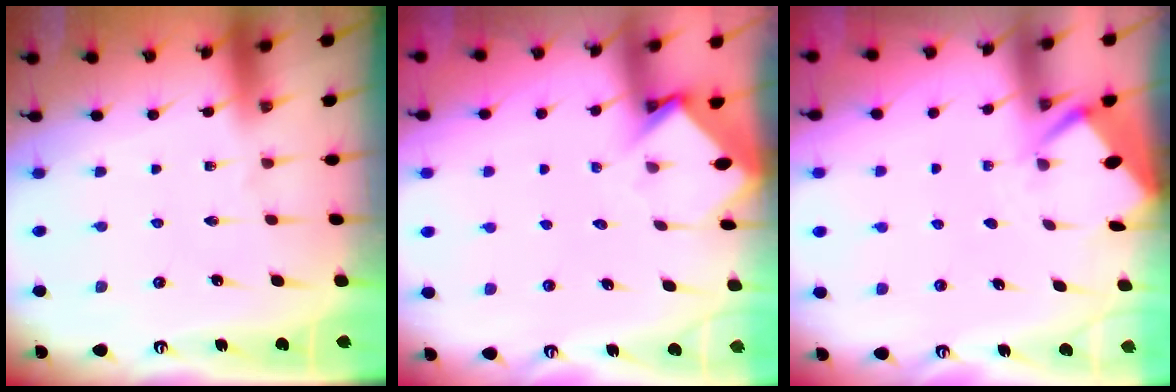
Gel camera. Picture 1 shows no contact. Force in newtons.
{"total": 3.6, "press": 3.5, "slide": 0.2}
{"total": 2.8, "press": 2.8, "slide": 0.2}